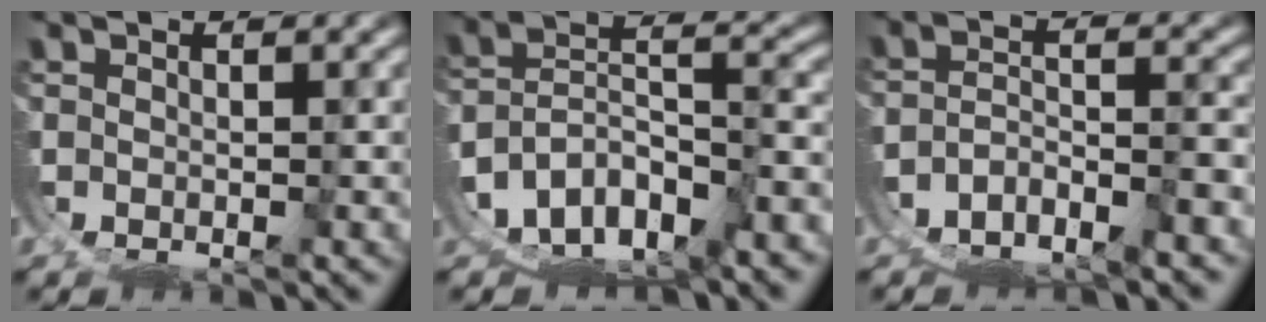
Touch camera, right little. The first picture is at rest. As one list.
[{"total": 13.4, "force": [-6.4, 10.9, 4.5], "torque": [-0.133, -0.050, -0.102]}, {"total": 9.1, "force": [-5.9, 6.6, 2.3], "torque": [-0.059, -0.029, -0.098]}]